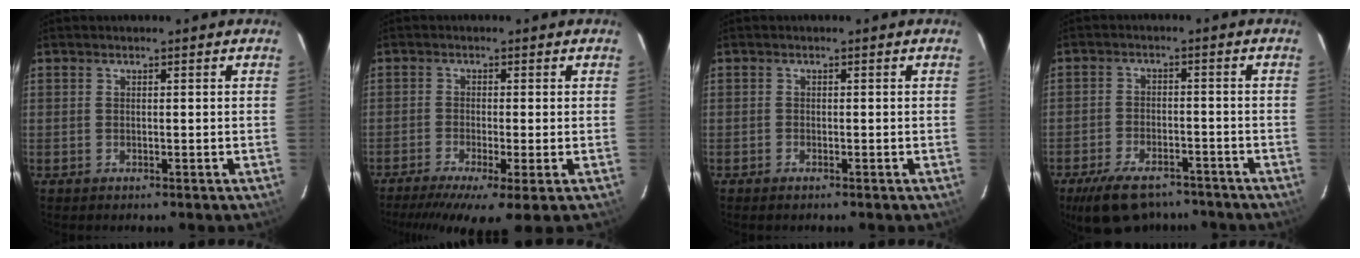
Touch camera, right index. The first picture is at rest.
{"total": 7.9, "force": [-5.0, 0.3, 6.0], "torque": [-0.127, -0.030, -0.086]}
{"total": 0.7, "force": [-0.6, 0.2, 0.2], "torque": [-0.007, -0.002, -0.013]}
{"total": 13.2, "force": [-10.1, 6.0, 6.1], "torque": [-0.139, -0.004, -0.150]}